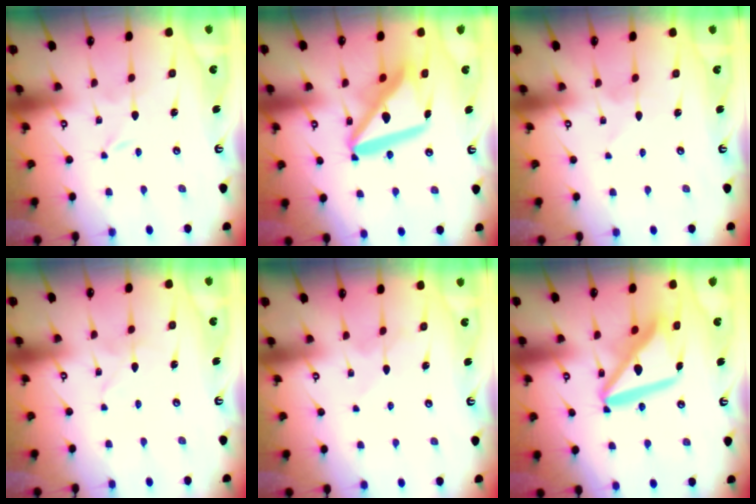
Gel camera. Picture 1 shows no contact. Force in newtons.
{"total": 17.4, "press": 17.3, "slide": 1.9}
{"total": 1.6, "press": 1.6, "slide": 0.1}
{"total": 2.0, "press": 1.9, "slide": 0.2}
{"total": 4.9, "press": 4.9, "slide": 0.6}
{"total": 15.4, "press": 15.3, "slide": 1.8}